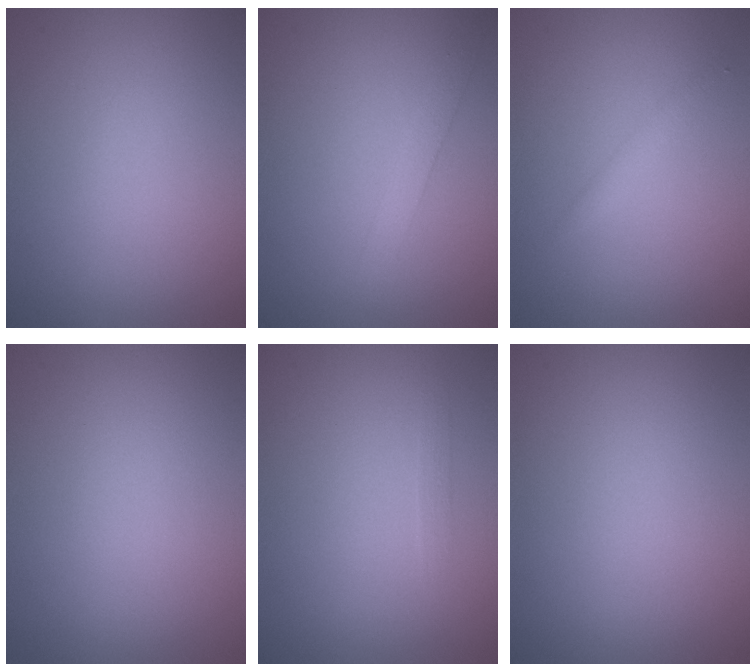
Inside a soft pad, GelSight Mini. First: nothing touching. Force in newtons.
{"total": 1.8, "press": 1.8, "slide": 0.1}
{"total": 1.0, "press": 1.0, "slide": 0.1}
{"total": 0.0}
{"total": 0.6, "press": 0.6, "slide": 0.0}
{"total": 0.0}